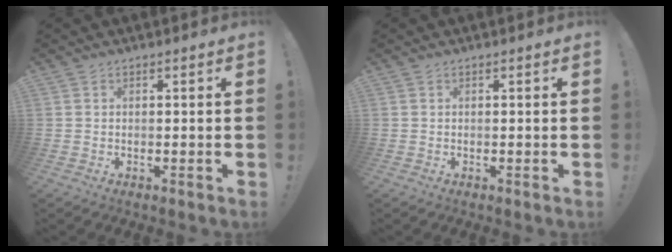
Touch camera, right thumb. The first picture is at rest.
{"total": 0.0}